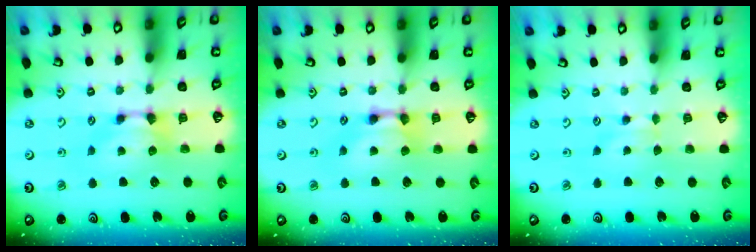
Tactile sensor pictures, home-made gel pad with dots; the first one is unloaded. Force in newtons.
{"total": 2.2, "press": 2.2, "slide": 0.1}
{"total": 2.4, "press": 2.4, "slide": 0.4}